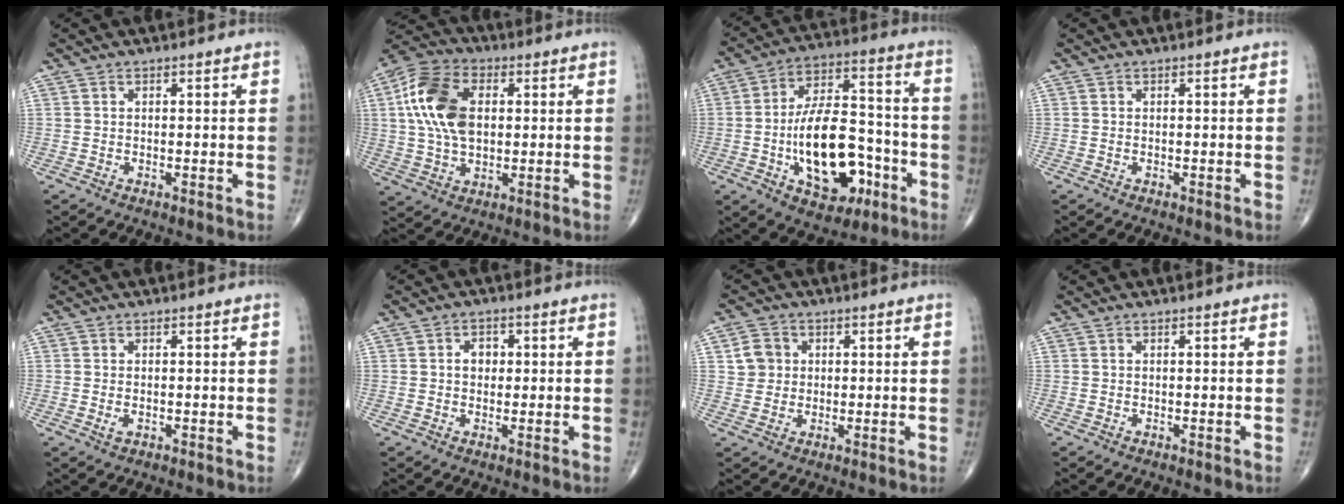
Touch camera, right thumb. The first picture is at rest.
{"total": 14.6, "force": [2.5, 9.0, 11.2], "torque": [-0.214, 0.014, 0.040]}
{"total": 19.7, "force": [-6.0, 10.7, 15.4], "torque": [-0.224, 0.044, -0.087]}
{"total": 0.0}
{"total": 1.4, "force": [-0.3, 0.9, 1.1], "torque": [-0.022, -0.003, -0.003]}
{"total": 3.1, "force": [0.3, 2.5, 1.8], "torque": [-0.013, 0.007, 0.003]}
{"total": 4.4, "force": [1.0, 4.1, 1.4], "torque": [-0.004, 0.001, 0.013]}
{"total": 0.0}